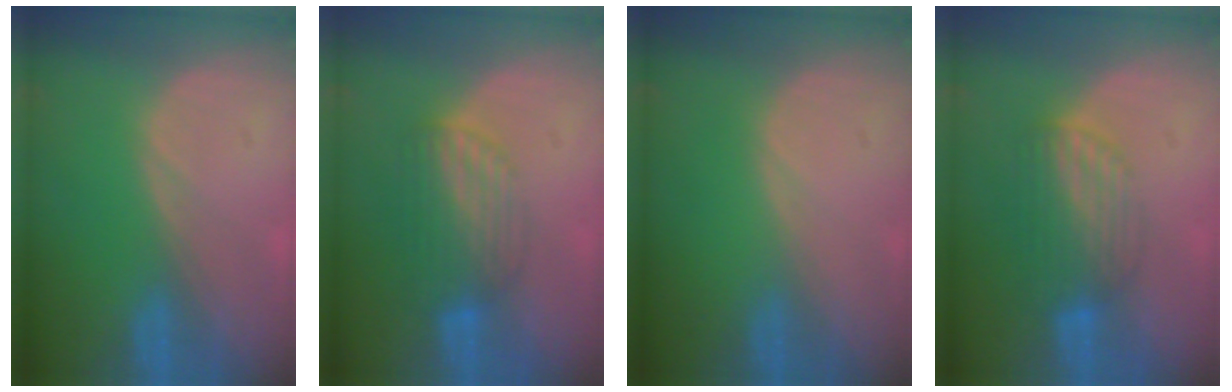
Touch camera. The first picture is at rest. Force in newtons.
{"total": 6.9, "press": 5.8, "slide": 3.8}
{"total": 0.0}
{"total": 6.9, "press": 5.8, "slide": 3.8}